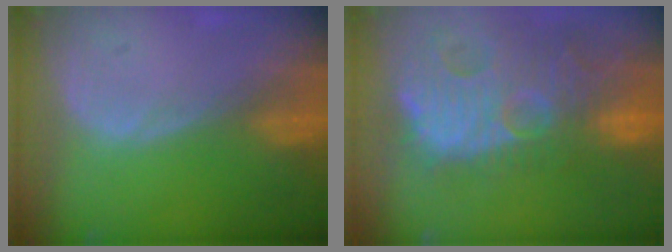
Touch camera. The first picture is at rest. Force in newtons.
{"total": 14.6, "press": 12.5, "slide": 7.5}